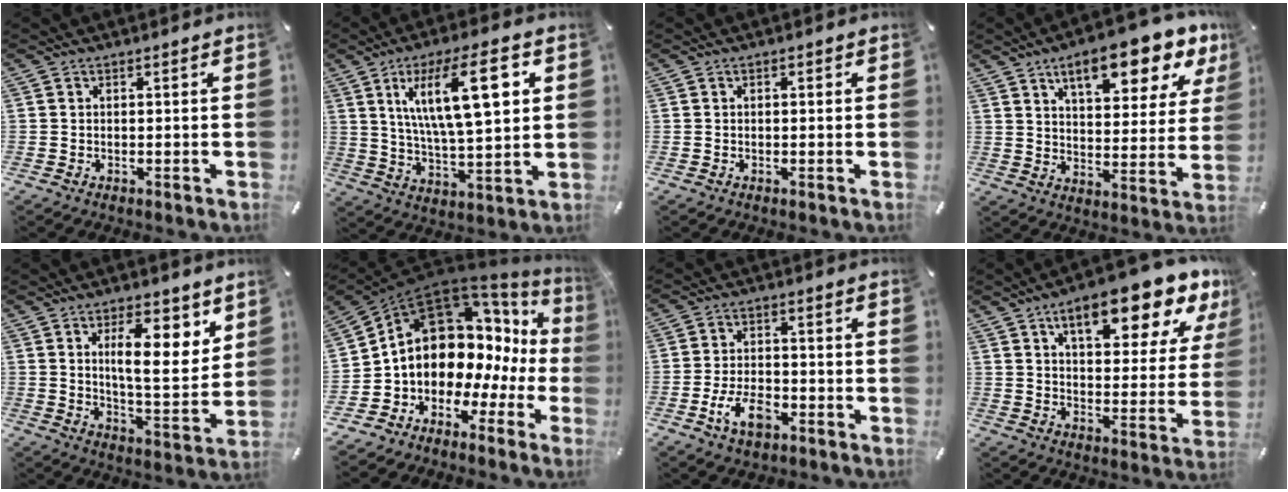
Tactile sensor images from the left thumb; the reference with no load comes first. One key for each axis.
{"total": 18.6, "fx": 7.4, "fy": 5.9, "fz": 16.0, "tx": -0.280, "ty": -0.011, "tz": 0.108}
{"total": 0.5, "fx": 0.1, "fy": 0.3, "fz": 0.4, "tx": -0.008, "ty": 0.002, "tz": 0.001}
{"total": 14.3, "fx": 9.6, "fy": 5.4, "fz": 9.0, "tx": -0.123, "ty": -0.053, "tz": 0.158}
{"total": 12.3, "fx": 5.5, "fy": 4.9, "fz": 9.9, "tx": -0.137, "ty": -0.027, "tz": 0.087}
{"total": 12.9, "fx": 3.4, "fy": 10.0, "fz": 7.4, "tx": -0.131, "ty": -0.056, "tz": 0.062}
{"total": 8.2, "fx": -3.8, "fy": 4.5, "fz": 5.6, "tx": -0.125, "ty": 0.011, "tz": -0.071}
{"total": 16.6, "fx": 11.0, "fy": 6.4, "fz": 10.6, "tx": -0.151, "ty": -0.064, "tz": 0.178}